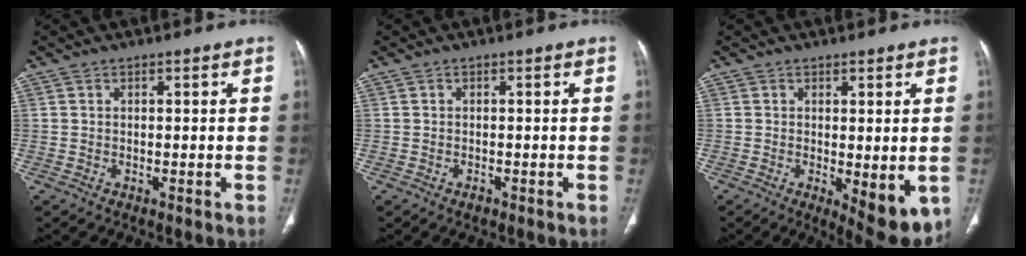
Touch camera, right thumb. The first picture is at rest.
{"total": 0.8, "force": [-0.5, 0.5, 0.3], "torque": [-0.005, 0.001, -0.008]}
{"total": 7.9, "force": [-1.5, 3.0, 7.2], "torque": [-0.093, -0.023, -0.013]}